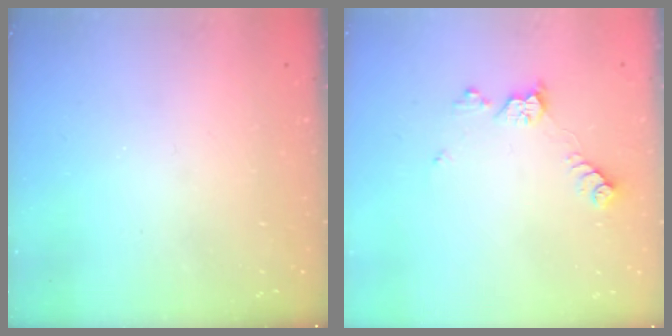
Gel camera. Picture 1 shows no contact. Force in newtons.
{"total": 8.8, "press": 8.8, "slide": 0.4}